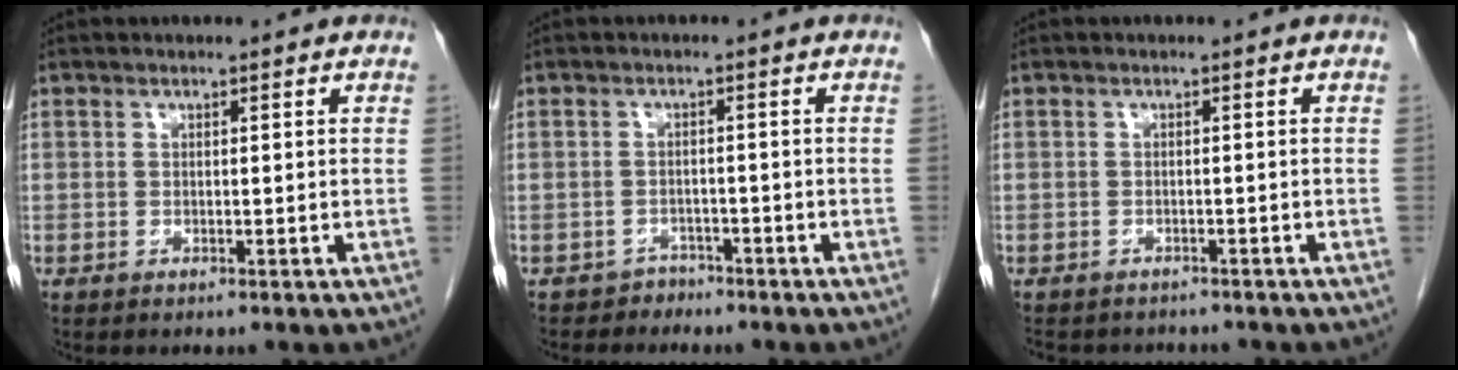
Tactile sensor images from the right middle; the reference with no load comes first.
{"total": 1.9, "force": [-1.6, 1.0, -0.6], "torque": [0.010, 0.004, -0.026]}
{"total": 6.1, "force": [-5.5, 2.2, 1.4], "torque": [-0.022, -0.001, -0.071]}